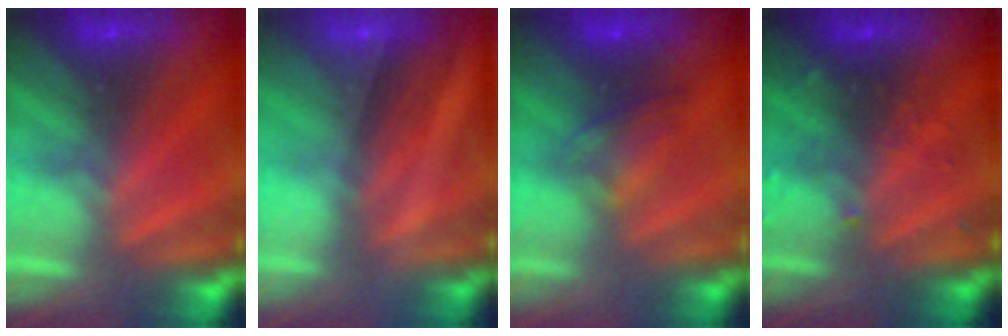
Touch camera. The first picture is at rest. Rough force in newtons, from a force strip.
{"total": 1.9}
{"total": 6.5}
{"total": 2.9}